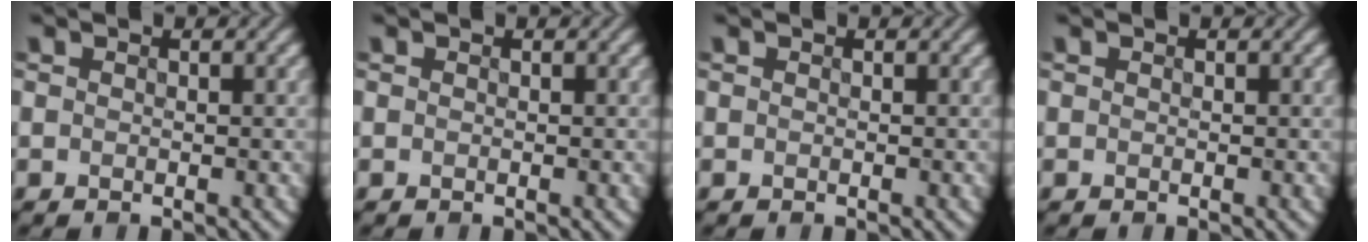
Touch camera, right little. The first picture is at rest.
{"total": 0.0}
{"total": 0.0}
{"total": 0.0}